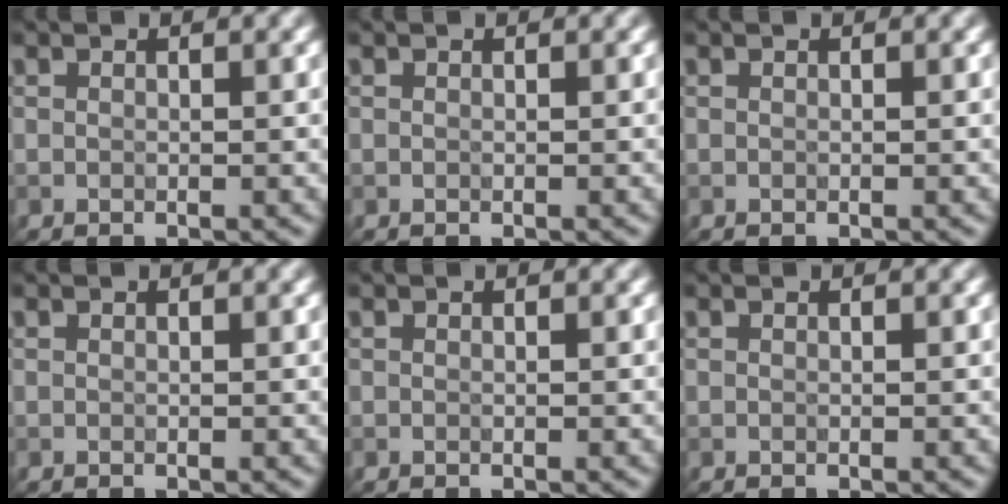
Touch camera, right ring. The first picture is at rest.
{"total": 0.0}
{"total": 0.0}
{"total": 0.0}
{"total": 0.0}
{"total": 0.0}